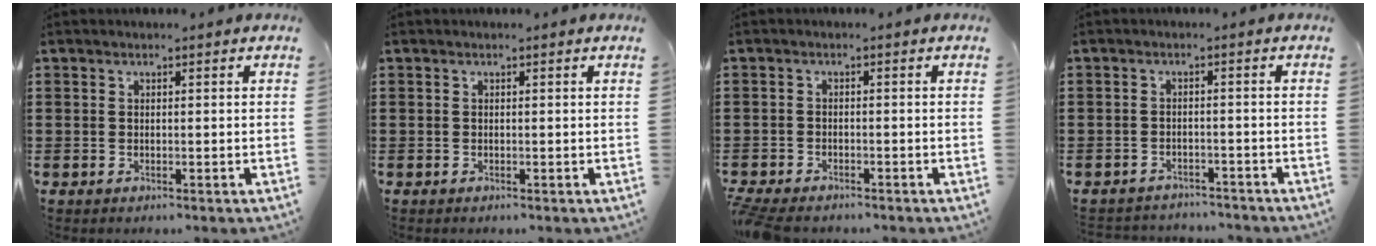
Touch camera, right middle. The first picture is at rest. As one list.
[{"total": 0.0}, {"total": 2.2, "force": [-2.1, 0.4, 0.4], "torque": [-0.025, -0.003, -0.049]}, {"total": 1.9, "force": [-1.8, 0.2, -0.4], "torque": [0.001, -0.002, -0.041]}]